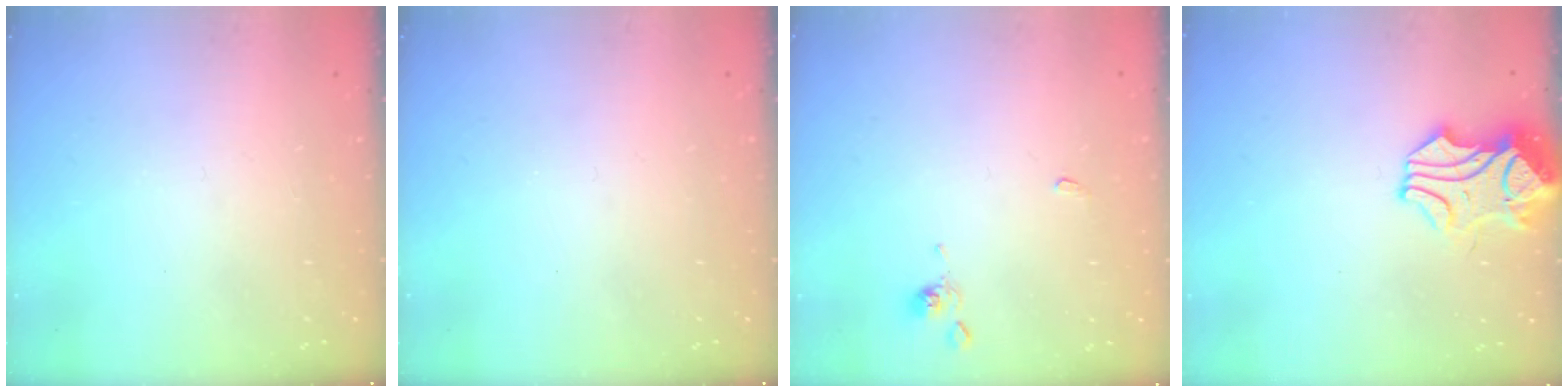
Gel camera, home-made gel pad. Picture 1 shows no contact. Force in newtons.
{"total": 0.0}
{"total": 0.0}
{"total": 2.3, "press": 1.7, "slide": 1.4}